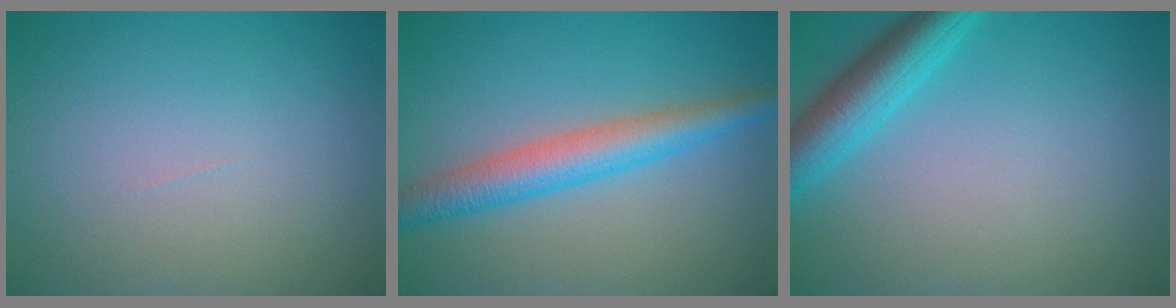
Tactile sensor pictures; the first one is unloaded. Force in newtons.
{"total": 4.7, "press": 4.7, "slide": 0.1}
{"total": 4.8, "press": 4.8, "slide": 0.2}